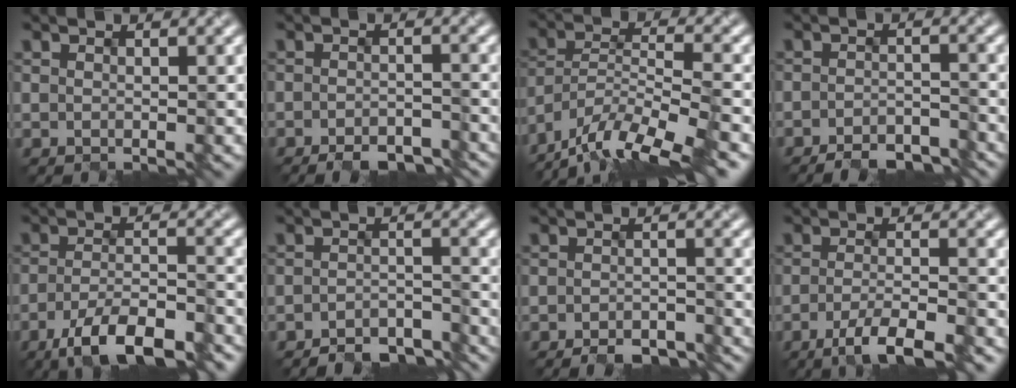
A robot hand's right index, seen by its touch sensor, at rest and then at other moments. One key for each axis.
{"total": 3.2, "fx": -2.9, "fy": 0.8, "fz": 1.1, "tx": -0.013, "ty": -0.002, "tz": -0.041}
{"total": 10.1, "fx": -8.4, "fy": 1.8, "fz": 5.3, "tx": -0.090, "ty": -0.006, "tz": -0.147}
{"total": 3.7, "fx": -3.5, "fy": 0.7, "fz": 1.0, "tx": -0.012, "ty": -0.002, "tz": -0.053}
{"total": 7.9, "fx": -5.4, "fy": 2.3, "fz": 5.3, "tx": -0.088, "ty": -0.007, "tz": -0.091}
{"total": 3.7, "fx": -3.6, "fy": 0.7, "fz": 0.3, "tx": -0.002, "ty": 0.000, "tz": -0.055}
{"total": 3.0, "fx": -2.8, "fy": 0.6, "fz": 0.9, "tx": -0.008, "ty": -0.001, "tz": -0.042}
{"total": 4.3, "fx": -2.8, "fy": 0.7, "fz": 3.2, "tx": -0.053, "ty": -0.005, "tz": -0.053}